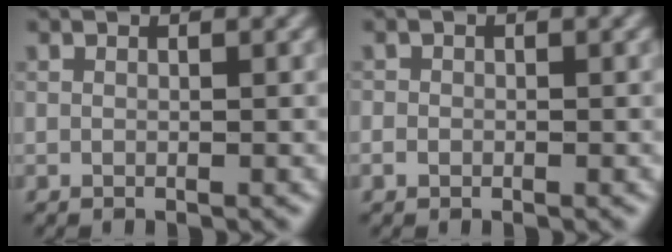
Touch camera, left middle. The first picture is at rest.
{"total": 0.9, "force": [-0.3, 0.8, 0.3], "torque": [-0.001, -0.004, -0.008]}